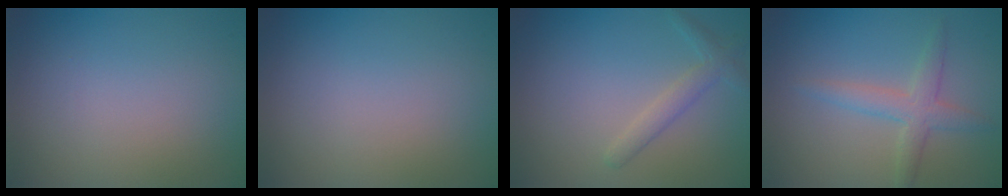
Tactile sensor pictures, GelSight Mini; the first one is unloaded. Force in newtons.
{"total": 0.0}
{"total": 2.0, "press": 2.0, "slide": 0.1}
{"total": 2.8, "press": 2.8, "slide": 0.1}